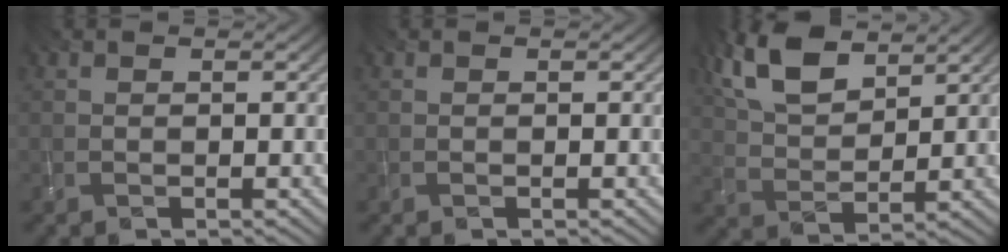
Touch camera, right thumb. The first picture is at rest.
{"total": 0.0}
{"total": 8.4, "force": [5.0, 3.6, 5.7], "torque": [-0.142, 0.015, 0.108]}